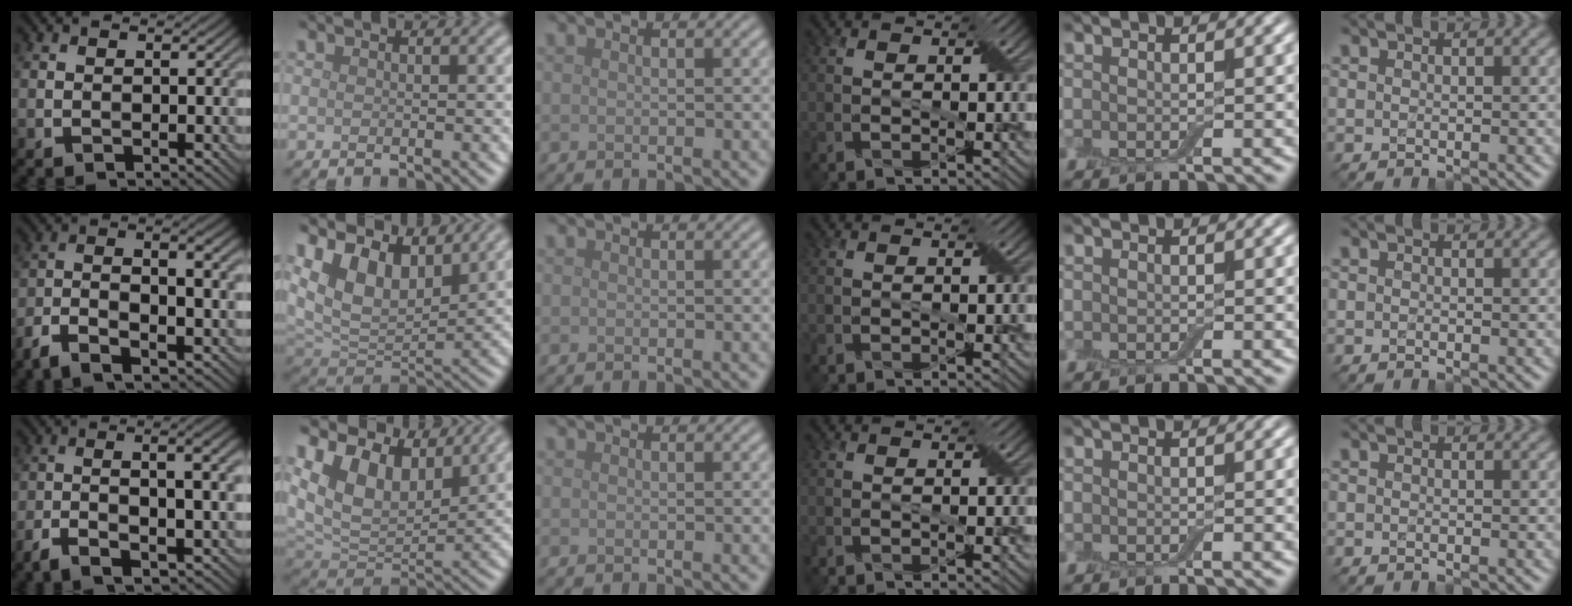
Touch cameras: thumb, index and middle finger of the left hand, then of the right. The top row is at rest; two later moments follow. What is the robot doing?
{"motion": "insert", "object": "backpack"}